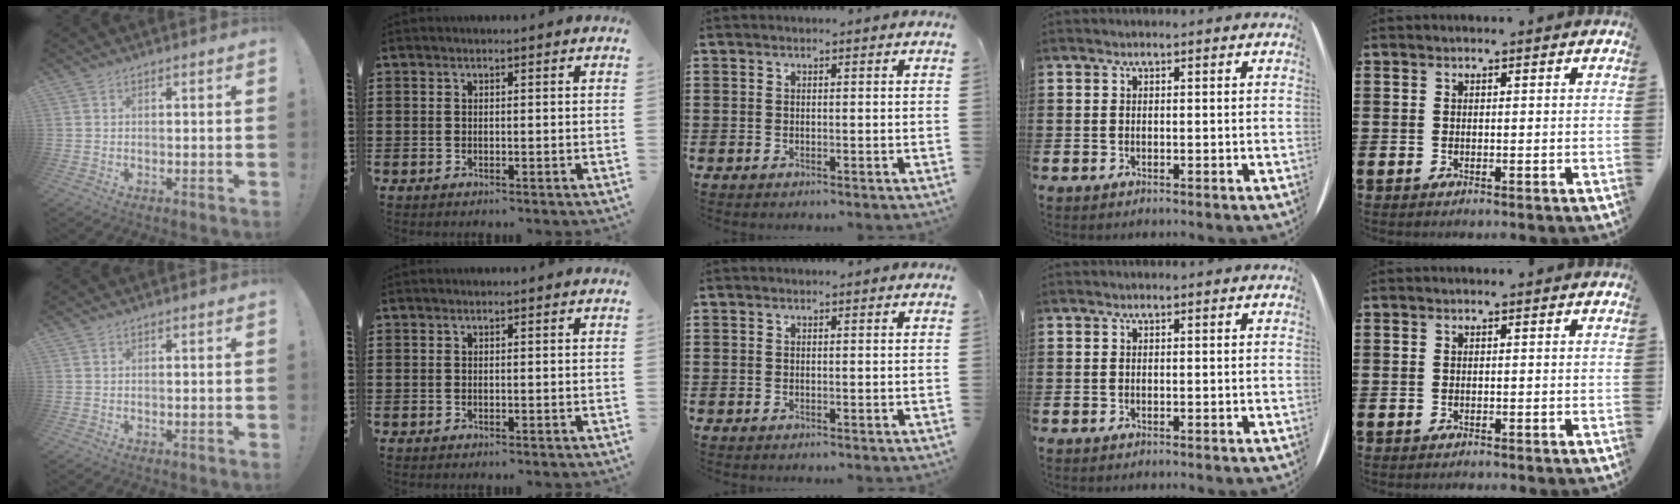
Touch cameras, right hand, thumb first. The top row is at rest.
{}